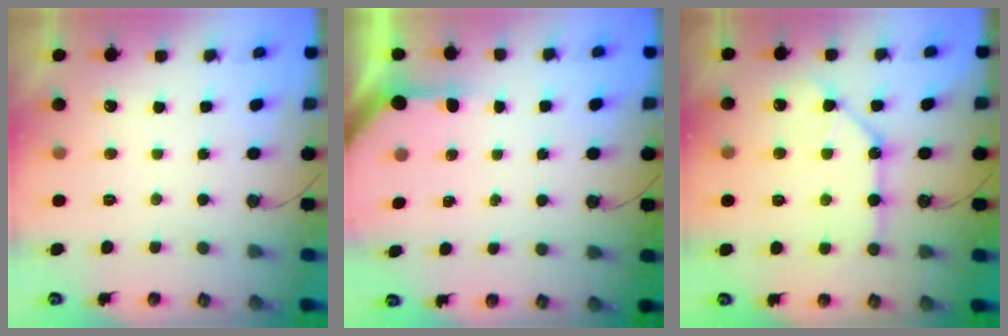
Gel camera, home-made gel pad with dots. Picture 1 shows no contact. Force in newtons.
{"total": 3.8, "press": 3.8, "slide": 0.2}
{"total": 9.9, "press": 9.9, "slide": 1.1}